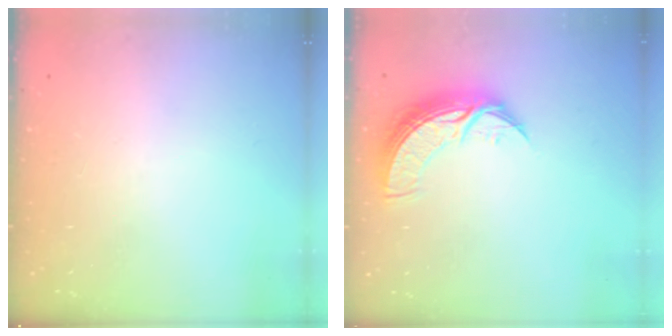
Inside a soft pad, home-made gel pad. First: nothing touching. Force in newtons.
{"total": 9.5, "press": 9.5, "slide": 0.8}